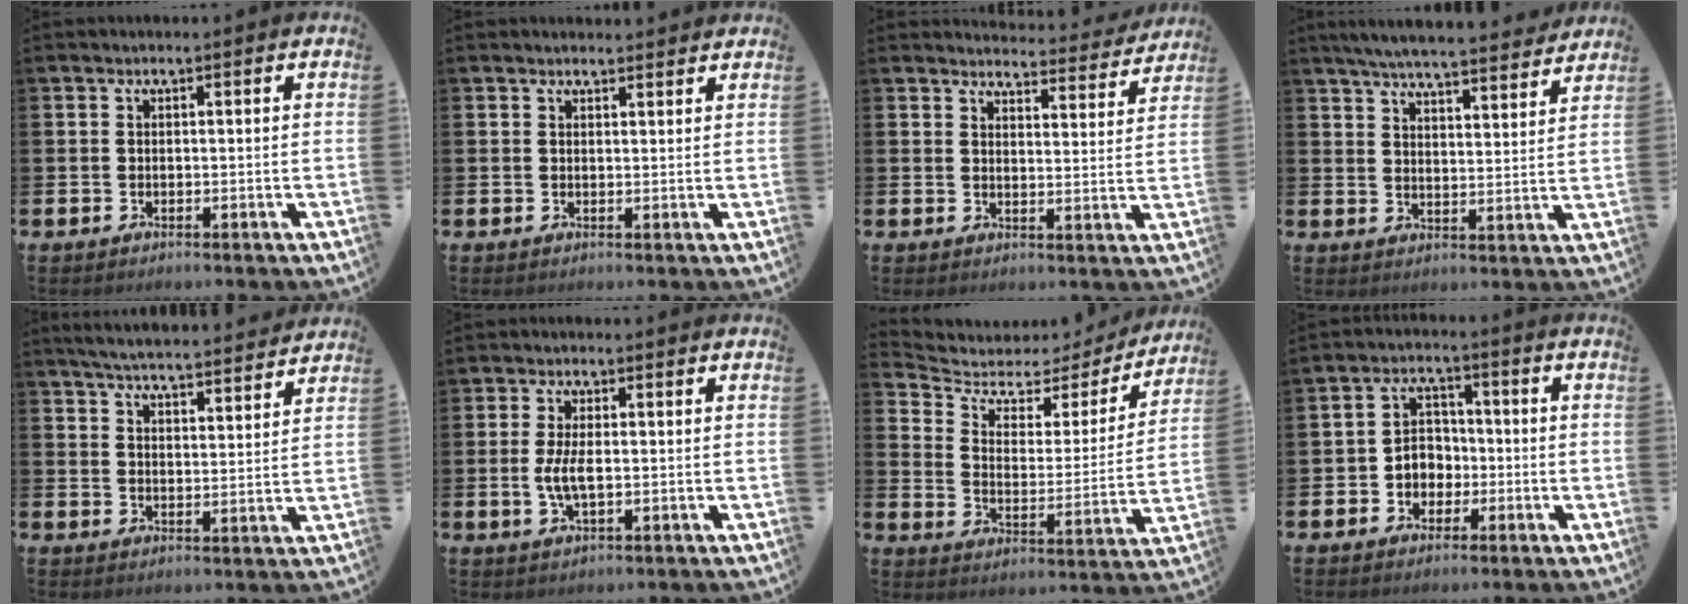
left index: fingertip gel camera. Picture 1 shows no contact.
{"total": 1.5, "force": [1.5, 0.2, 0.0], "torque": [0.010, -0.006, 0.026]}
{"total": 3.7, "force": [3.7, 0.5, 0.3], "torque": [-0.010, -0.031, 0.061]}
{"total": 6.1, "force": [5.9, 0.3, 1.5], "torque": [-0.049, -0.040, 0.104]}
{"total": 5.4, "force": [5.4, 0.2, 0.9], "torque": [-0.035, -0.039, 0.094]}
{"total": 3.9, "force": [-0.1, 1.5, 3.6], "torque": [-0.067, -0.001, -0.007]}
{"total": 4.8, "force": [3.8, 2.5, 1.5], "torque": [-0.059, -0.030, 0.054]}
{"total": 3.9, "force": [-1.0, 3.5, 1.5], "torque": [-0.025, 0.001, -0.029]}